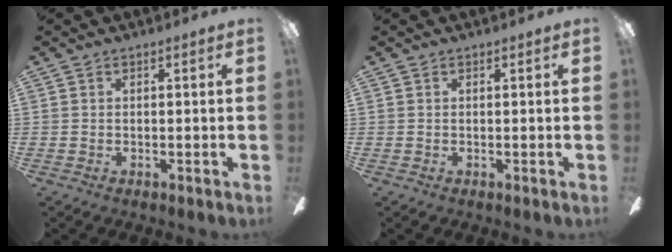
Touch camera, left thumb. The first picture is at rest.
{"total": 0.0}